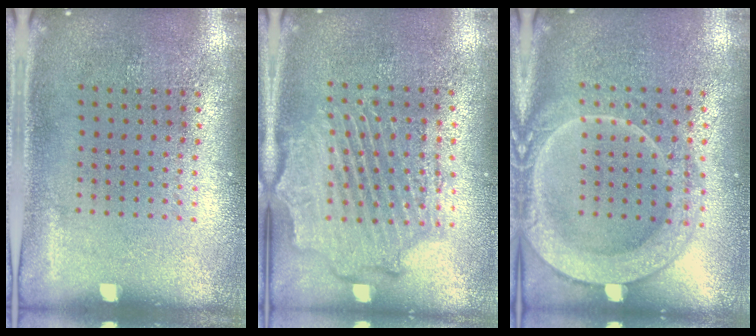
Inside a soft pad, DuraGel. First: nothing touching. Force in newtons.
{"total": 2.3, "press": 2.2, "slide": 0.6}
{"total": 2.0, "press": 2.0, "slide": 0.3}